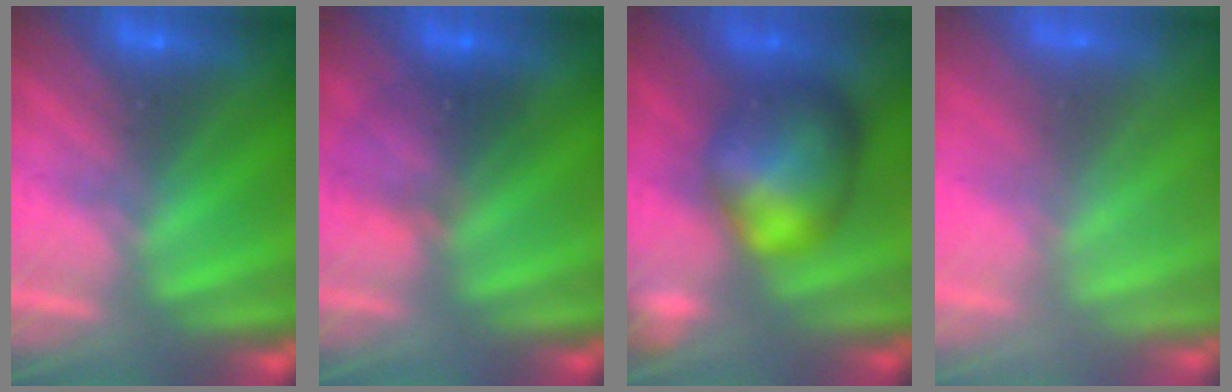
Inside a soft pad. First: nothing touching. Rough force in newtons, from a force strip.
{"total": 2.8}
{"total": 9.1}
{"total": 6.6}